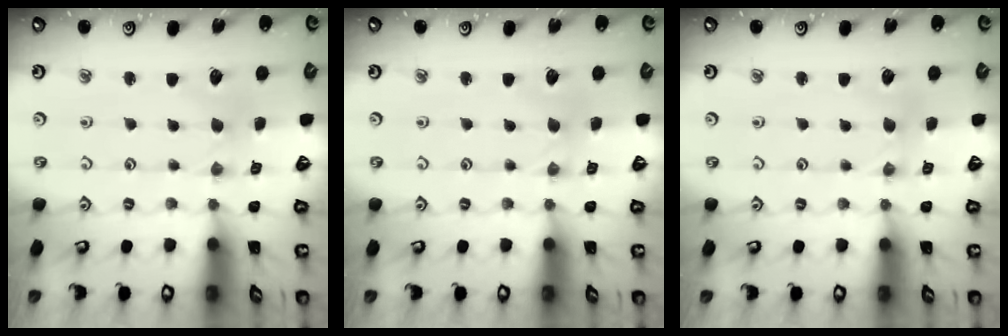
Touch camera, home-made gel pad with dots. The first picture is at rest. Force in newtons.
{"total": 0.0}
{"total": 2.8, "press": 2.8, "slide": 0.3}